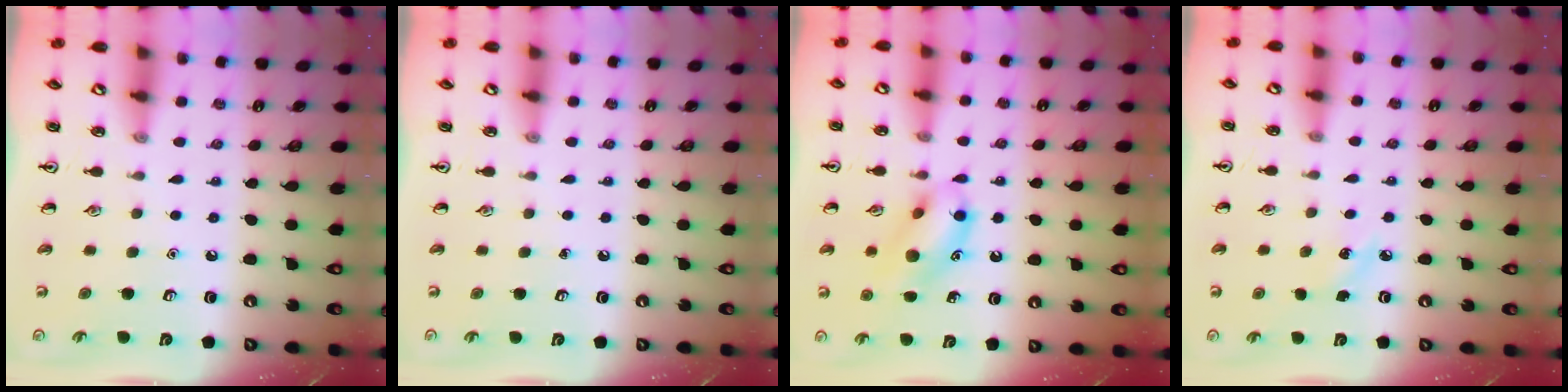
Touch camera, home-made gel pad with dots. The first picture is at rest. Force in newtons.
{"total": 0.0}
{"total": 12.8, "press": 12.5, "slide": 2.5}
{"total": 5.0, "press": 4.7, "slide": 1.5}